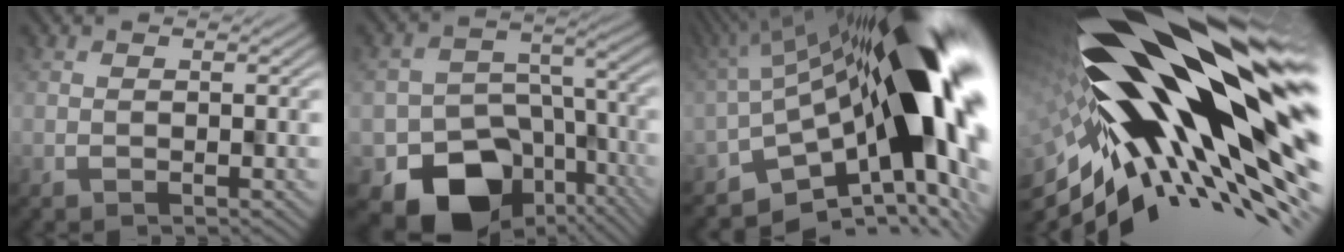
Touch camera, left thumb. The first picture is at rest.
{"total": 13.5, "force": [-5.9, 10.1, 6.8], "torque": [-0.115, -0.062, -0.064]}
{"total": 17.4, "force": [-2.7, 7.4, 15.5], "torque": [-0.214, 0.006, -0.063]}
{"total": 21.7, "force": [1.1, 7.8, 20.2], "torque": [-0.353, -0.036, 0.001]}